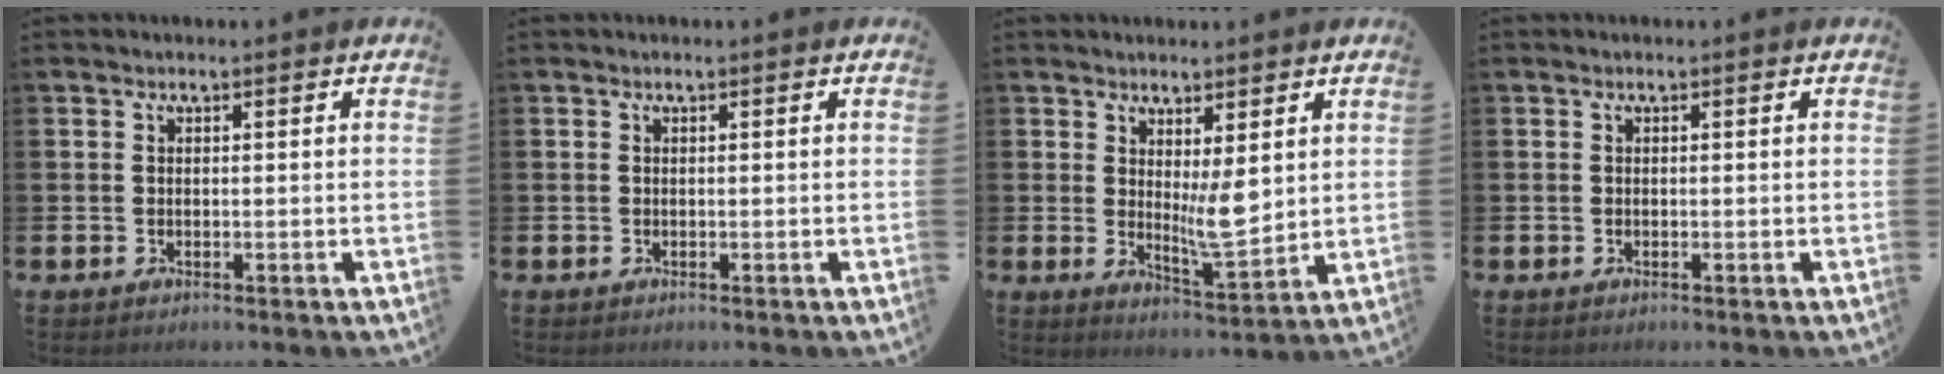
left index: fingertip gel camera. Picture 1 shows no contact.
{"total": 0.0}
{"total": 5.2, "force": [2.3, 1.6, 4.4], "torque": [-0.054, -0.034, 0.035]}
{"total": 0.0}